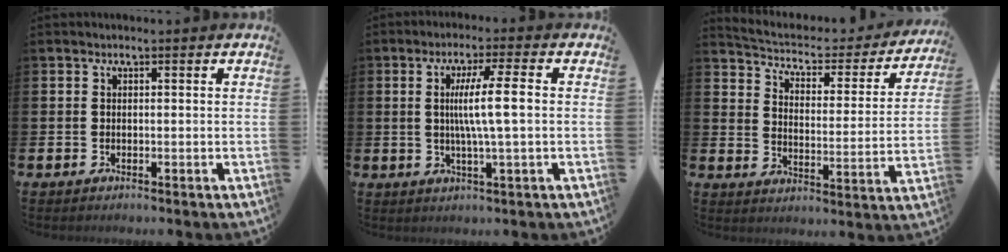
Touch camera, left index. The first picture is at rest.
{"total": 6.3, "force": [0.5, -0.1, 6.3], "torque": [-0.110, -0.005, 0.002]}
{"total": 5.0, "force": [4.5, 1.9, 1.3], "torque": [-0.045, -0.039, 0.068]}